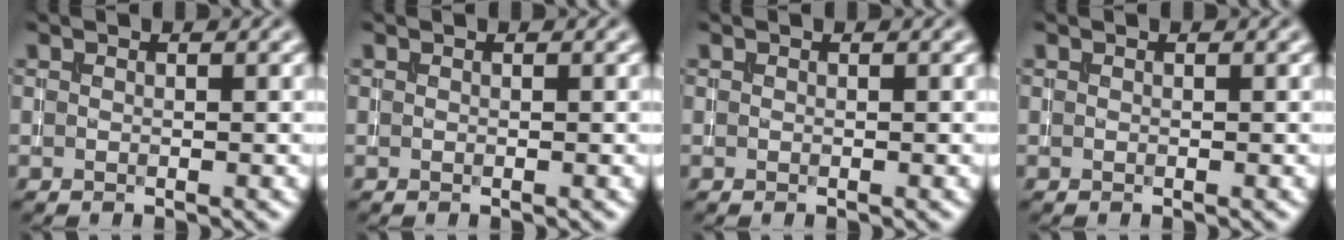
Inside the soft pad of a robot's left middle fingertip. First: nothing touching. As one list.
[{"total": 0.0}, {"total": 0.0}, {"total": 0.0}]